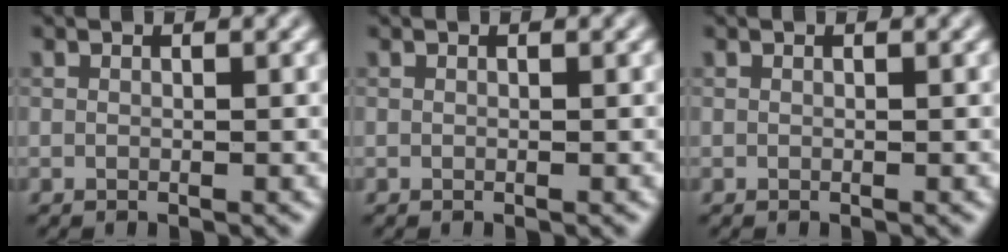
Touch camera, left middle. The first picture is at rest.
{"total": 0.0}
{"total": 0.0}